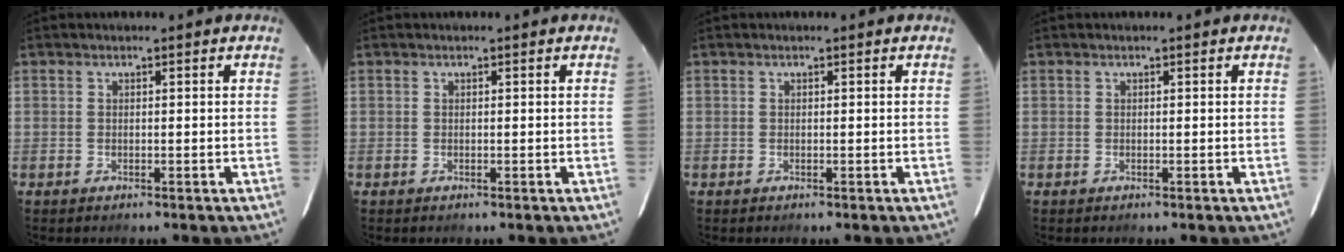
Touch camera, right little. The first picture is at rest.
{"total": 0.0}
{"total": 0.0}
{"total": 0.0}